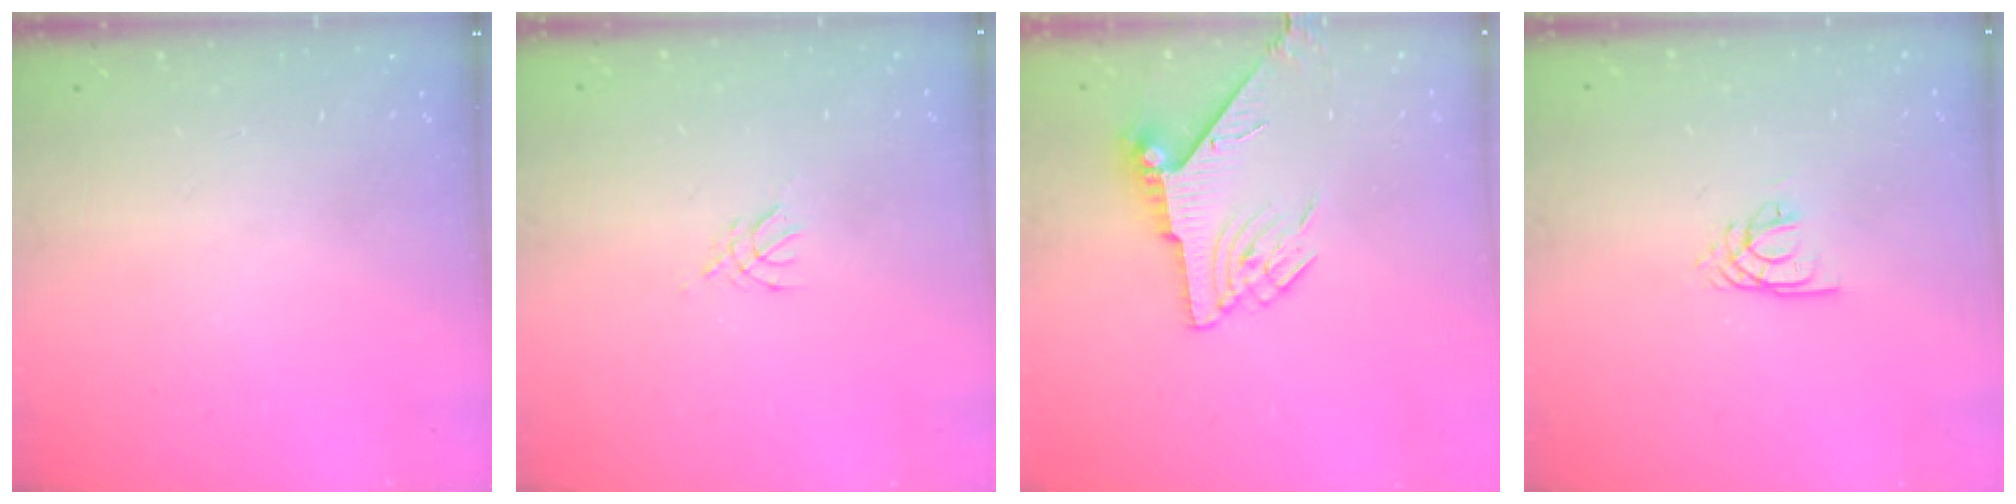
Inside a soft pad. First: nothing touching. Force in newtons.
{"total": 2.7, "press": 2.6, "slide": 0.6}
{"total": 7.0, "press": 7.0, "slide": 0.7}
{"total": 2.1, "press": 2.1, "slide": 0.2}